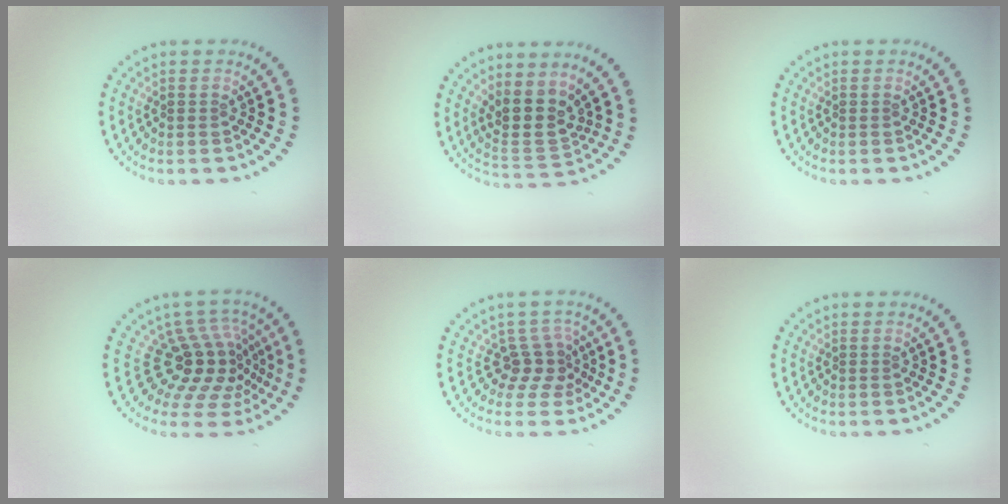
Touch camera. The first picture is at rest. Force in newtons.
{"total": 3.6, "press": 2.9, "slide": 2.3}
{"total": 0.0}
{"total": 5.1, "press": 3.6, "slide": 3.6}
{"total": 2.8, "press": 1.9, "slide": 2.0}
{"total": 0.0}